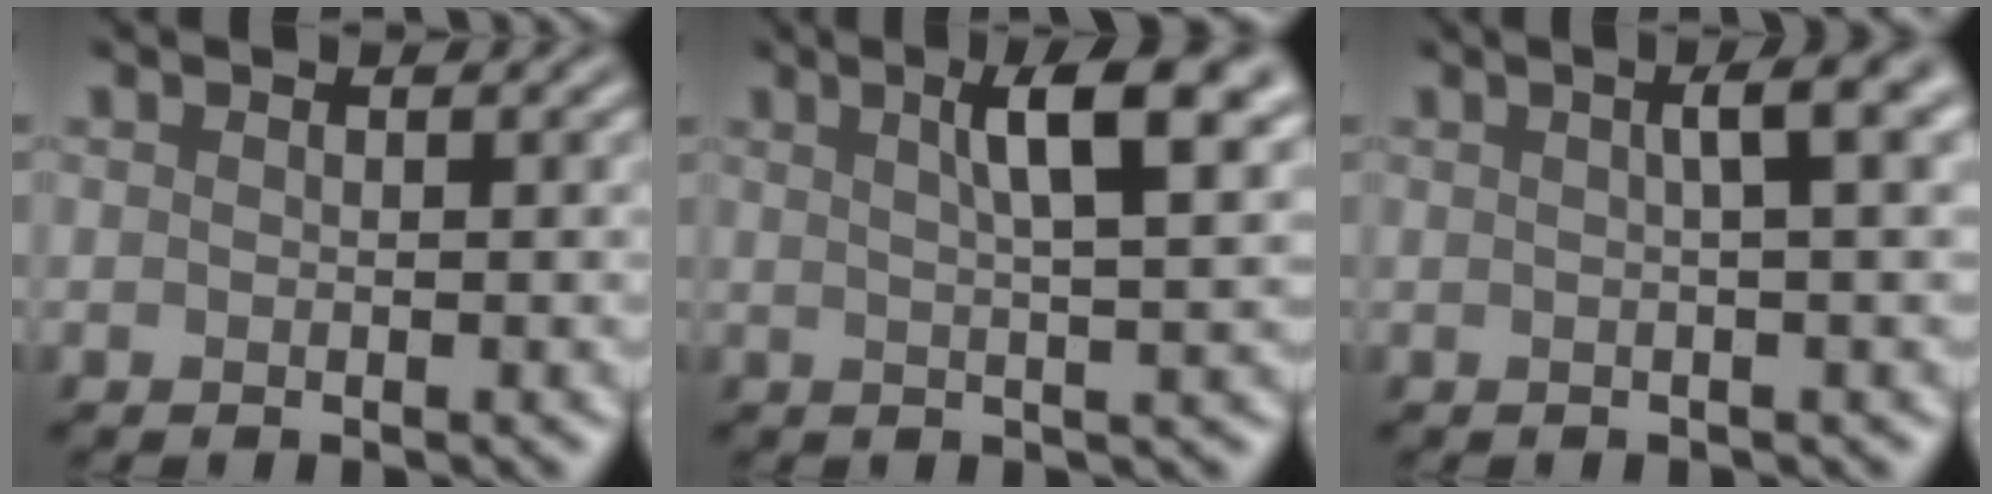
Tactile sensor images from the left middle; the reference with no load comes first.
{"total": 6.2, "force": [2.5, 1.4, 5.5], "torque": [-0.061, 0.005, 0.032]}
{"total": 4.6, "force": [1.2, 1.2, 4.3], "torque": [-0.045, 0.012, 0.009]}